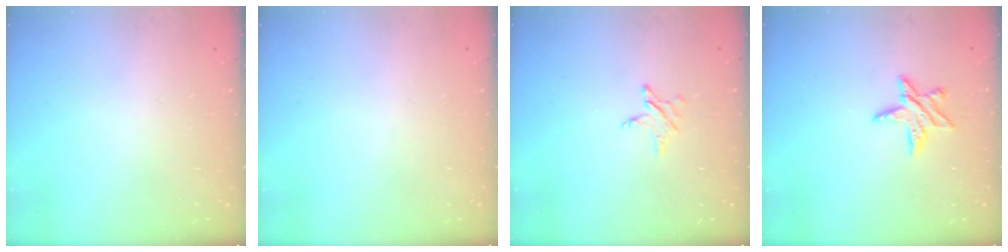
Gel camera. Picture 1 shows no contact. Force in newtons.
{"total": 0.0}
{"total": 2.9, "press": 2.8, "slide": 0.3}
{"total": 7.2, "press": 7.2, "slide": 0.5}